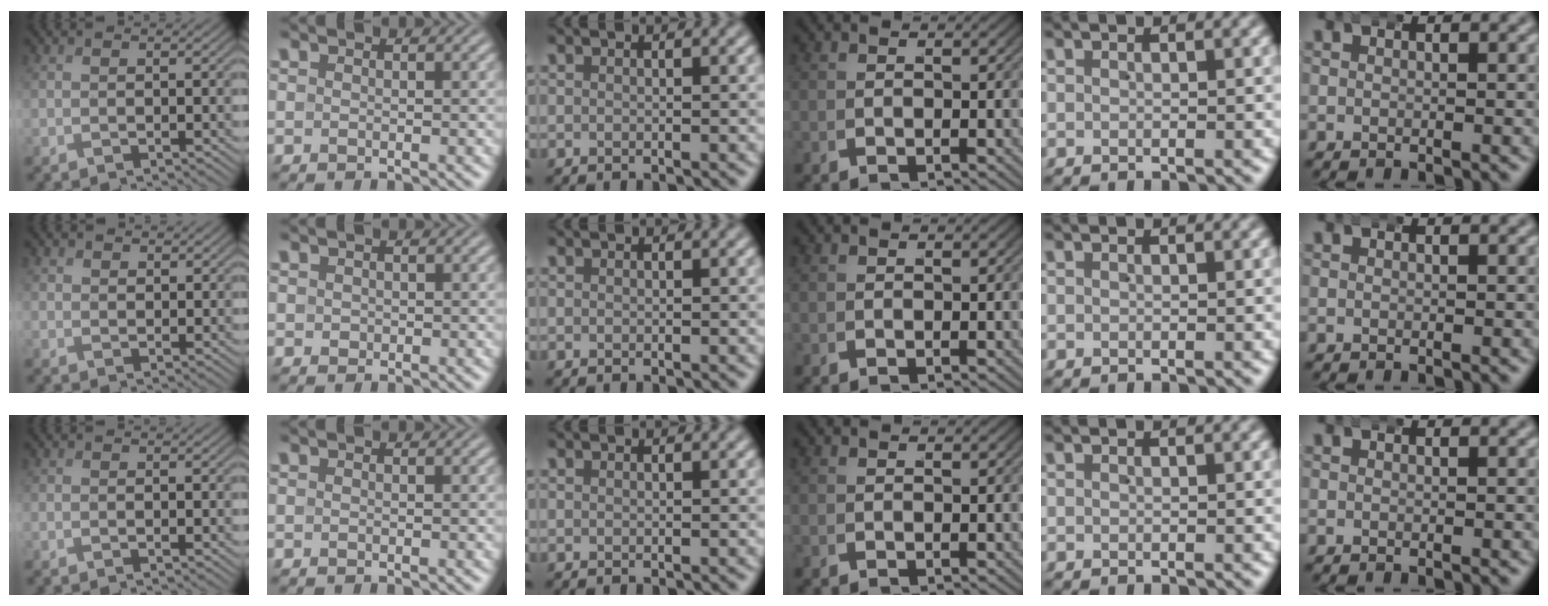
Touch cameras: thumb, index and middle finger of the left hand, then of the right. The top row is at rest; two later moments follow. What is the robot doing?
{"motion": "wrap", "object": "aluminum foil"}